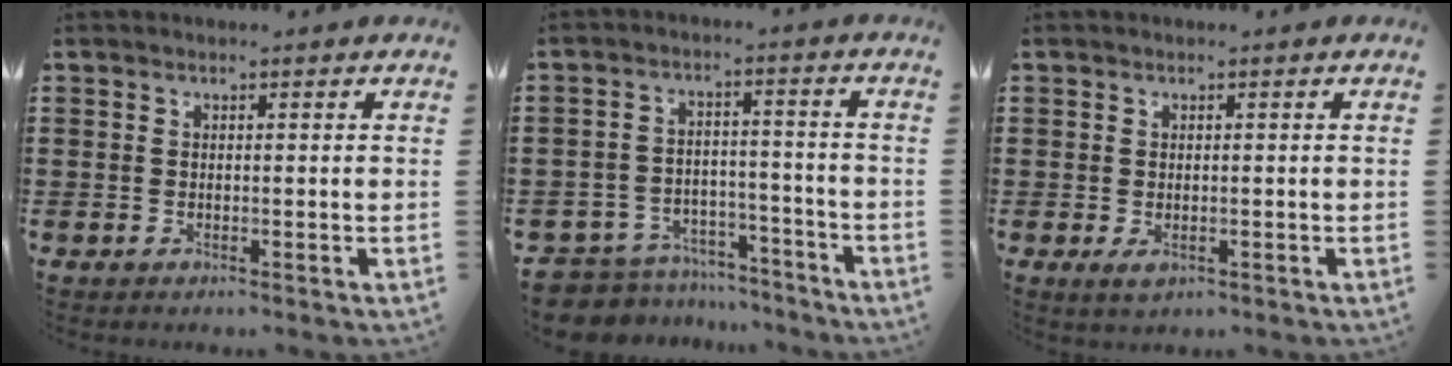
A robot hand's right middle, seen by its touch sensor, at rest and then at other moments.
{"total": 6.5, "force": [-6.4, 1.2, 0.4], "torque": [-0.025, 0.014, -0.134]}
{"total": 1.0, "force": [0.3, 0.7, 0.7], "torque": [-0.005, -0.004, 0.006]}